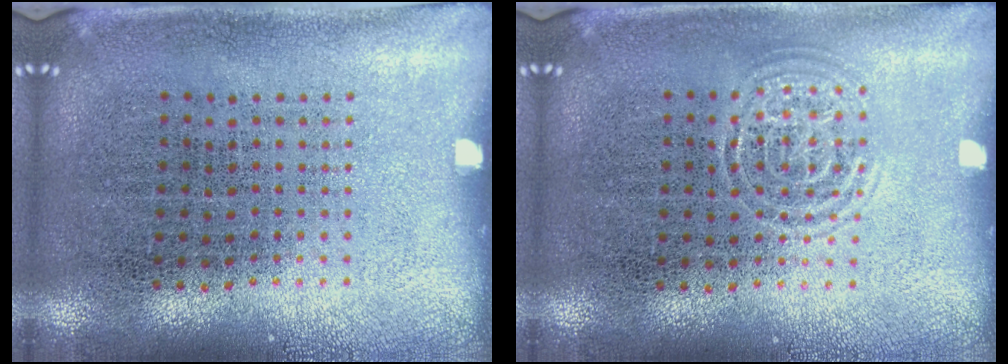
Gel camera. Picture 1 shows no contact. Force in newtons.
{"total": 1.5, "press": 1.5, "slide": 0.3}